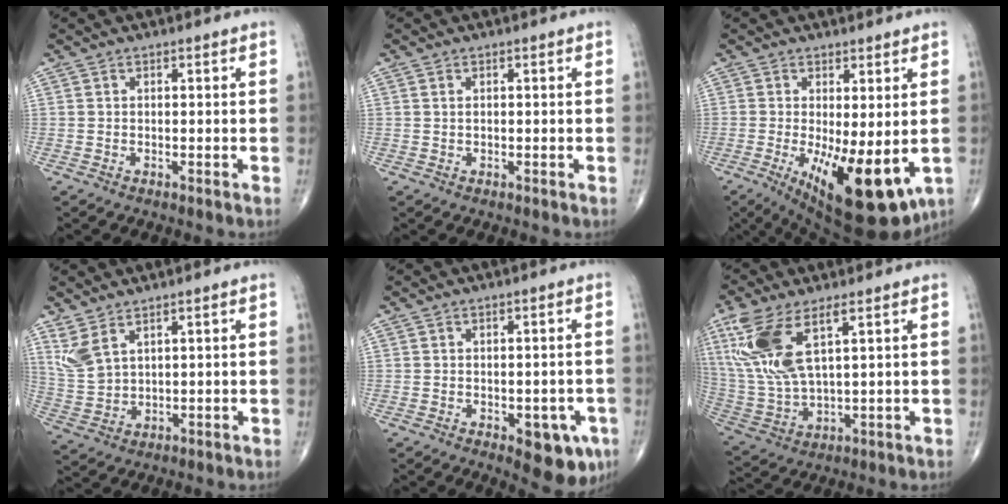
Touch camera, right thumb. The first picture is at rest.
{"total": 0.7, "force": [0.2, 0.4, 0.5], "torque": [-0.012, 0.001, 0.006]}
{"total": 15.0, "force": [-3.5, 5.4, 13.5], "torque": [-0.198, -0.031, -0.035]}
{"total": 5.7, "force": [3.6, 2.4, 3.7], "torque": [-0.079, -0.016, 0.088]}
{"total": 8.8, "force": [-3.6, 4.1, 6.9], "torque": [-0.057, 0.007, -0.037]}
{"total": 14.5, "force": [5.9, 5.4, 12.2], "torque": [-0.280, -0.016, 0.127]}